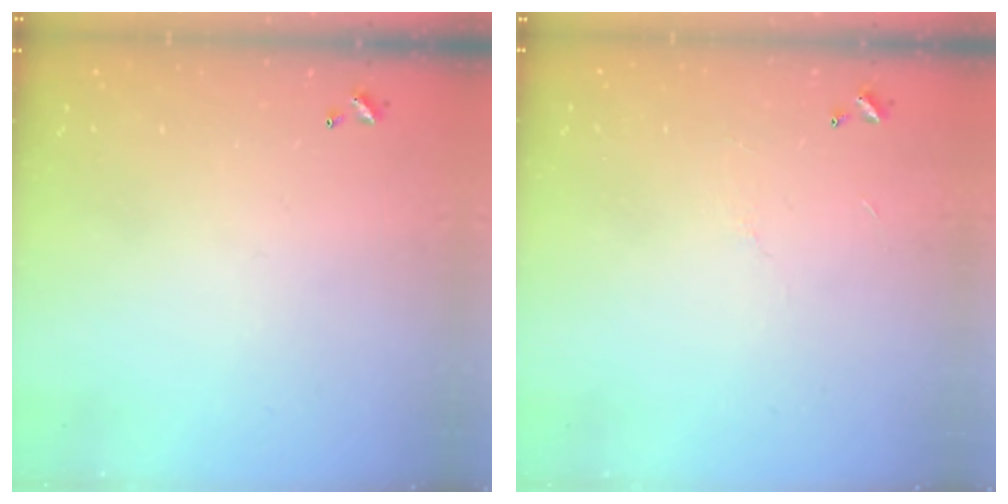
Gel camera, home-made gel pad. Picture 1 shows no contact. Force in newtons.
{"total": 4.5, "press": 4.5, "slide": 0.5}